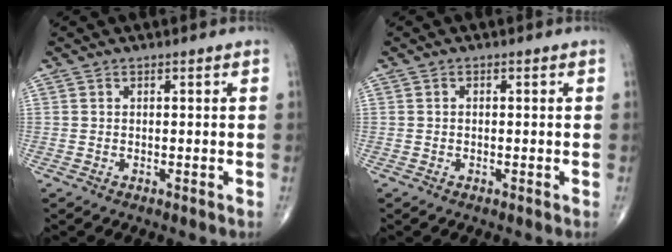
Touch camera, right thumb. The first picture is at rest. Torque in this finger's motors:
{"motor_torque": [-0.16, -0.09, -0.10, 0.00, -0.04]}